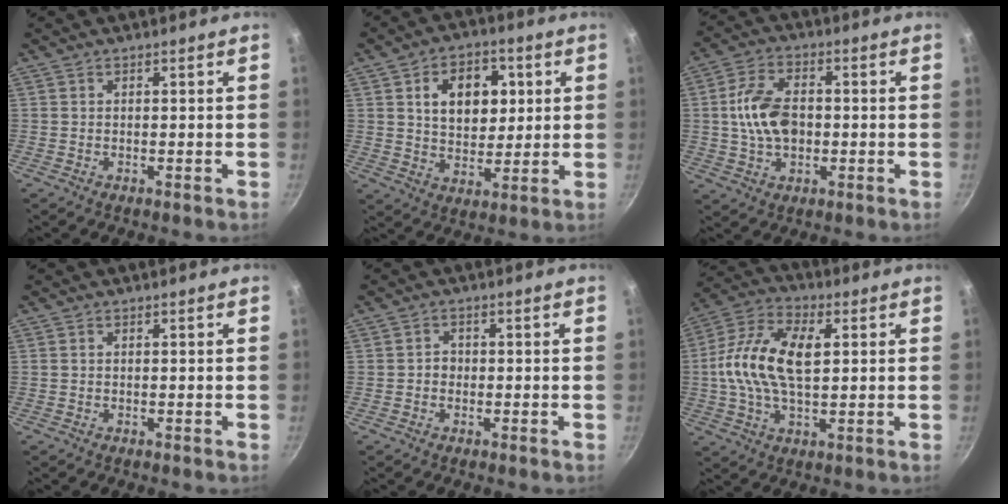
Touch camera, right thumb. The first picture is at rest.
{"total": 12.4, "force": [3.2, 8.7, 8.2], "torque": [-0.083, -0.005, 0.051]}
{"total": 10.6, "force": [0.0, 6.8, 8.1], "torque": [-0.139, 0.019, -0.007]}
{"total": 0.0}
{"total": 1.6, "force": [-0.3, 1.4, 0.7], "torque": [-0.004, 0.007, -0.007]}
{"total": 15.2, "force": [1.8, 8.1, 12.8], "torque": [-0.238, 0.022, 0.015]}